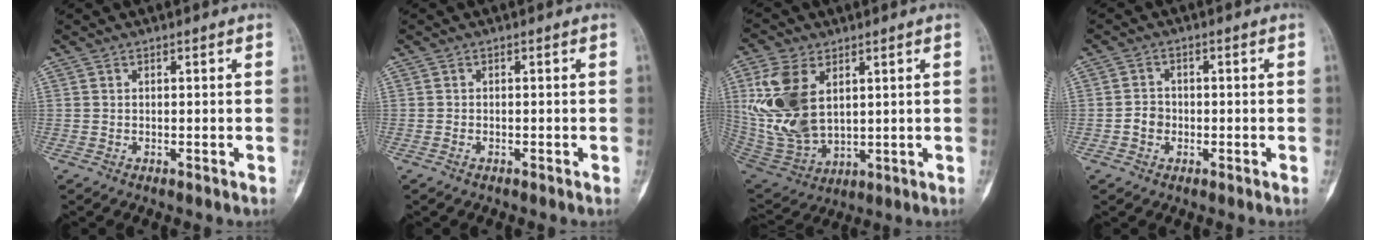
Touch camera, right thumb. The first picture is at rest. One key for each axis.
{"total": 0.6, "fx": -0.5, "fy": 0.3, "fz": 0.3, "tx": -0.003, "ty": 0.001, "tz": -0.010}
{"total": 15.9, "fx": 4.1, "fy": 9.9, "fz": 11.8, "tx": -0.237, "ty": -0.018, "tz": 0.095}
{"total": 4.6, "fx": -1.5, "fy": 4.0, "fz": 1.6, "tx": -0.004, "ty": 0.018, "tz": -0.033}